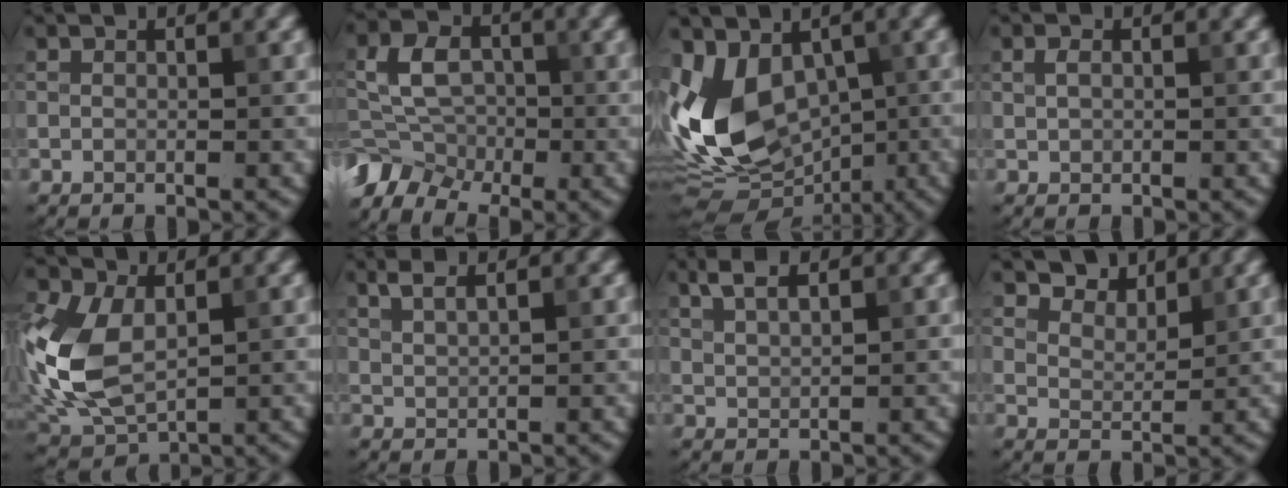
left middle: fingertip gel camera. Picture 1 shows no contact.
{"total": 5.4, "force": [-2.8, 3.8, 2.7], "torque": [-0.053, 0.007, -0.066]}
{"total": 10.6, "force": [-0.4, 7.2, 7.8], "torque": [-0.155, -0.008, -0.019]}
{"total": 0.9, "force": [0.3, 0.7, 0.5], "torque": [-0.011, 0.000, 0.005]}
{"total": 8.5, "force": [0.1, 5.7, 6.4], "torque": [-0.158, -0.003, 0.004]}
{"total": 1.7, "force": [1.3, 0.5, 1.0], "torque": [-0.017, 0.004, 0.025]}
{"total": 2.1, "force": [1.5, 0.7, 1.3], "torque": [-0.026, 0.003, 0.032]}
{"total": 3.6, "force": [3.2, 1.3, 1.0], "torque": [-0.027, -0.011, 0.059]}